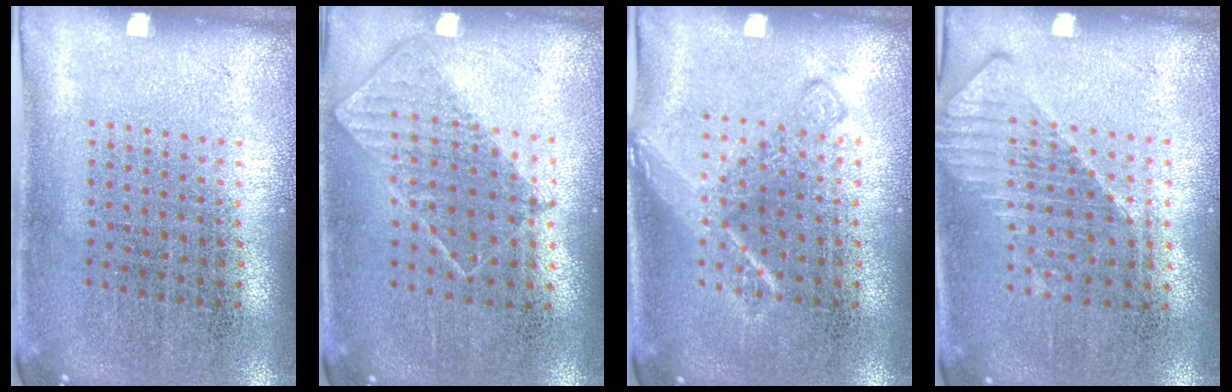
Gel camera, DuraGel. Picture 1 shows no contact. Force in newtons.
{"total": 0.8, "press": 0.7, "slide": 0.3}
{"total": 2.3, "press": 2.3, "slide": 0.3}
{"total": 1.2, "press": 1.2, "slide": 0.3}